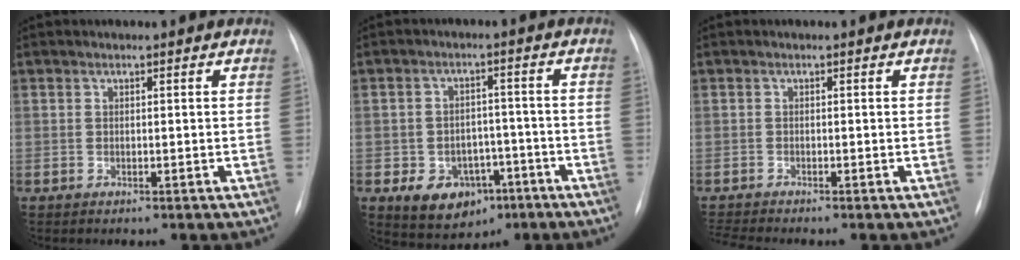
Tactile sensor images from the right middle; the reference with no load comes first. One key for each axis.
{"total": 8.5, "fx": -3.9, "fy": 6.3, "fz": 4.2, "tx": -0.070, "ty": 0.011, "tz": -0.049}
{"total": 2.5, "fx": -2.3, "fy": -0.9, "fz": 0.5, "tx": -0.020, "ty": -0.014, "tz": -0.042}